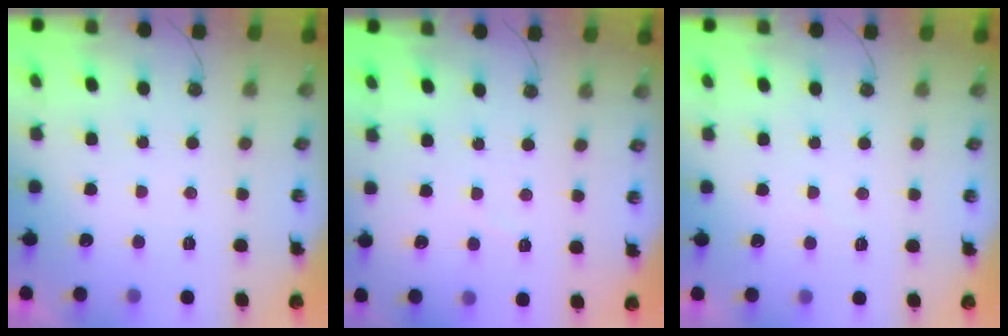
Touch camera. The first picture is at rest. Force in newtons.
{"total": 2.8, "press": 2.8, "slide": 0.4}
{"total": 3.1, "press": 3.0, "slide": 0.5}